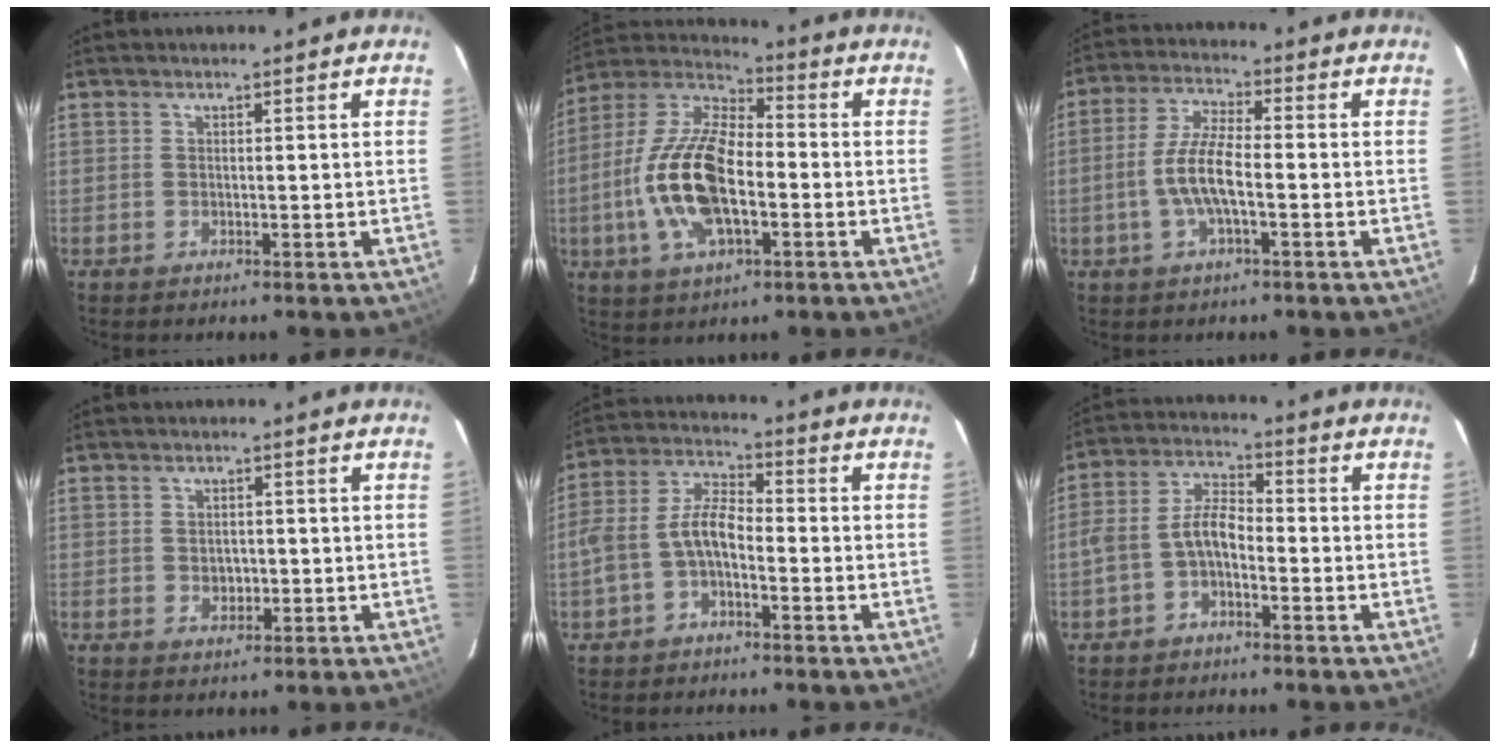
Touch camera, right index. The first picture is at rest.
{"total": 17.8, "force": [-3.6, 8.1, 15.5], "torque": [-0.324, 0.001, -0.074]}
{"total": 7.9, "force": [-2.0, 2.0, 7.4], "torque": [-0.153, 0.003, -0.040]}
{"total": 2.8, "force": [-0.3, 2.4, 1.5], "torque": [-0.022, 0.000, -0.001]}
{"total": 7.3, "force": [-2.8, 3.5, 5.8], "torque": [-0.128, 0.020, -0.055]}
{"total": 6.4, "force": [-2.6, 3.2, 4.9], "torque": [-0.106, 0.021, -0.052]}